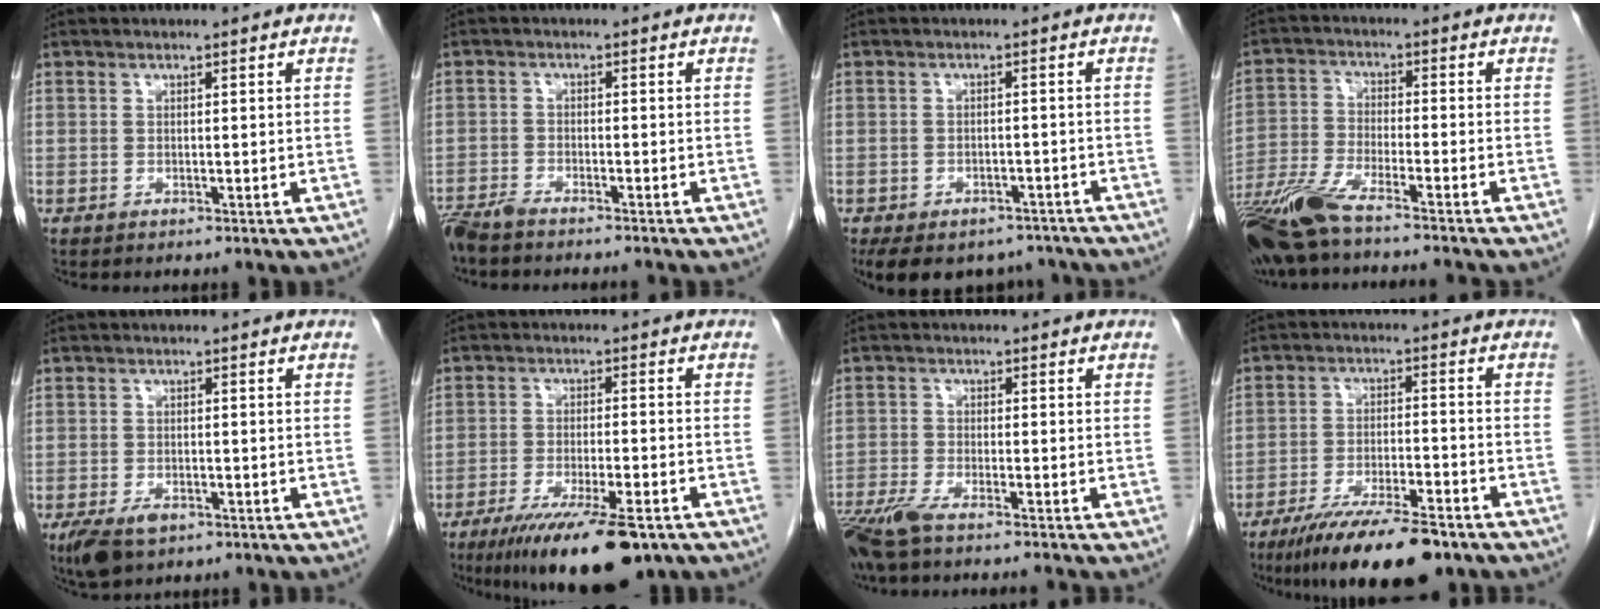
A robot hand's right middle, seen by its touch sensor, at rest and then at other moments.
{"total": 6.2, "force": [-5.6, 0.3, 2.5], "torque": [-0.029, -0.013, -0.093]}
{"total": 12.4, "force": [-9.6, 6.5, 4.3], "torque": [-0.083, 0.009, -0.119]}
{"total": 11.8, "force": [-9.6, 0.1, 6.8], "torque": [-0.130, -0.033, -0.172]}
{"total": 4.7, "force": [-2.9, 2.3, 2.9], "torque": [-0.059, -0.007, -0.044]}
{"total": 14.1, "force": [-9.6, 2.4, 10.0], "torque": [-0.153, -0.031, -0.153]}
{"total": 8.9, "force": [-7.5, 0.3, 4.8], "torque": [-0.083, -0.022, -0.131]}
{"total": 13.6, "force": [-10.1, 2.4, 8.7], "torque": [-0.142, -0.027, -0.169]}